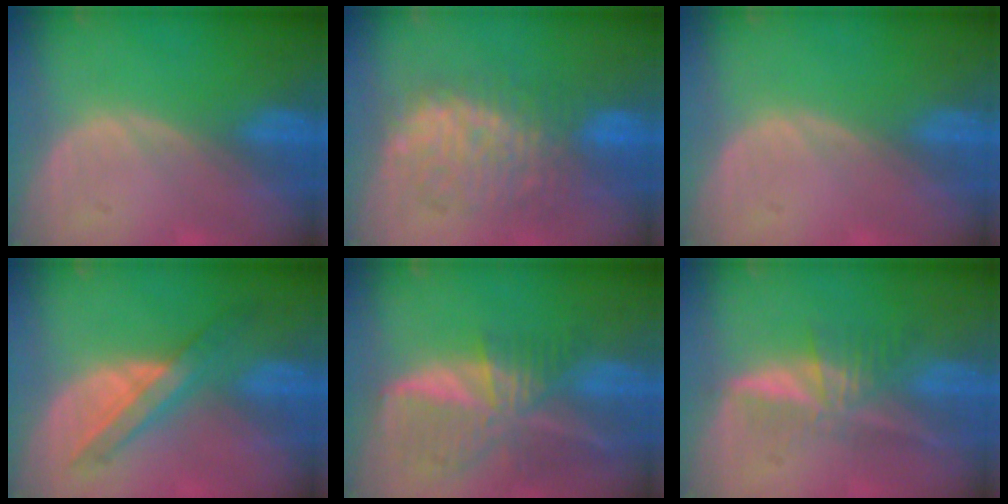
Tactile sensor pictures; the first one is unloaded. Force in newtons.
{"total": 9.6, "press": 9.3, "slide": 2.3}
{"total": 0.0}
{"total": 6.0, "press": 5.8, "slide": 1.3}
{"total": 9.5, "press": 8.4, "slide": 4.6}
{"total": 6.0, "press": 5.4, "slide": 2.6}